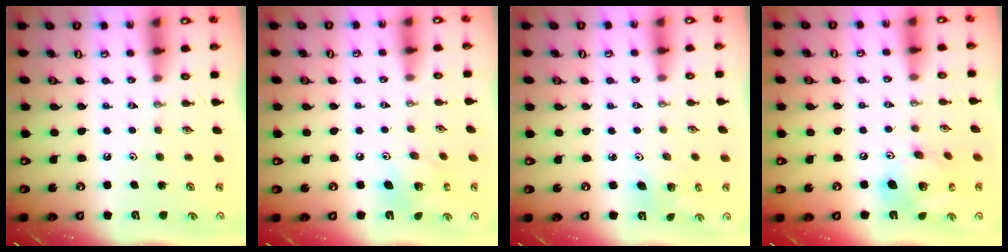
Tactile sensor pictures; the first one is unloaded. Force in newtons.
{"total": 7.8, "press": 7.7, "slide": 0.5}
{"total": 3.2, "press": 3.2, "slide": 0.1}
{"total": 14.7, "press": 14.3, "slide": 3.2}